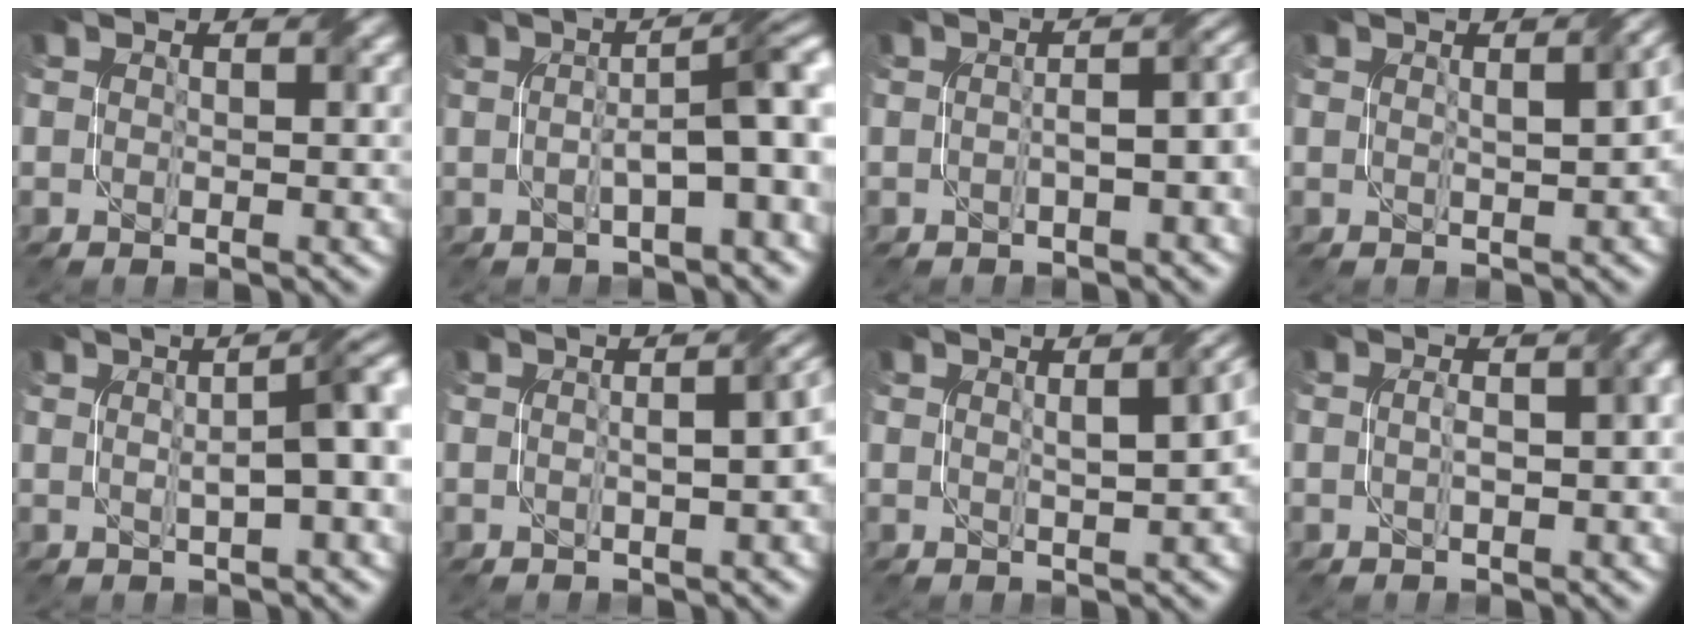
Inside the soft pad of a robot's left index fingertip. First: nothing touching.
{"total": 7.0, "force": [-0.1, 1.7, 6.8], "torque": [-0.094, 0.015, -0.004]}
{"total": 5.0, "force": [-0.9, 1.7, 4.6], "torque": [-0.044, 0.011, -0.015]}
{"total": 3.6, "force": [0.4, 1.0, 3.5], "torque": [-0.031, 0.010, 0.013]}
{"total": 6.4, "force": [1.0, 1.6, 6.2], "torque": [-0.065, 0.020, 0.008]}
{"total": 6.0, "force": [-0.1, 2.6, 5.4], "torque": [-0.033, 0.013, -0.004]}
{"total": 5.9, "force": [1.0, 2.0, 5.4], "torque": [-0.034, 0.024, 0.009]}
{"total": 4.8, "force": [-0.3, 2.0, 4.3], "torque": [-0.040, 0.011, -0.006]}